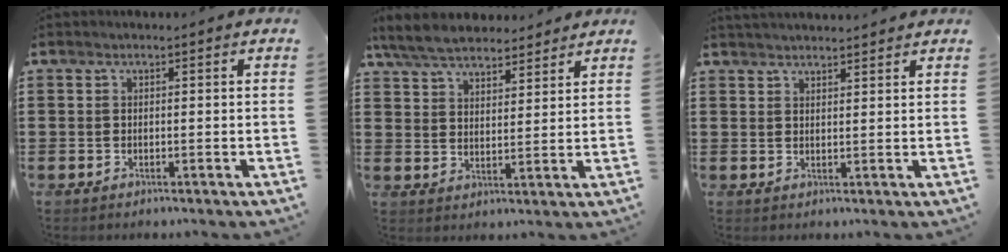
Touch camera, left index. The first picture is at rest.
{"total": 6.3, "force": [5.7, 2.2, 1.6], "torque": [-0.055, -0.011, 0.107]}
{"total": 1.8, "force": [1.8, 0.1, -0.2], "torque": [-0.001, -0.002, 0.036]}